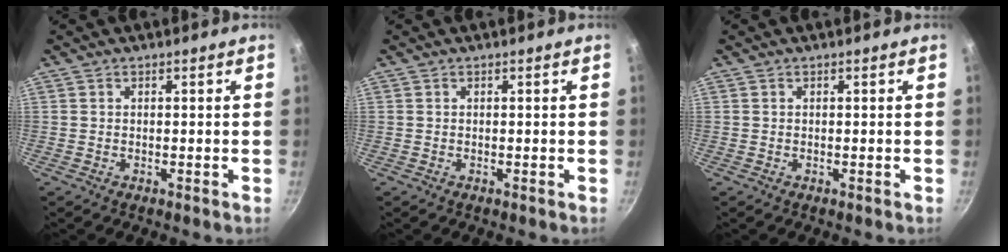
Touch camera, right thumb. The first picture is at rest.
{"total": 0.0}
{"total": 0.0}